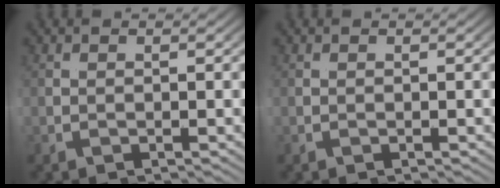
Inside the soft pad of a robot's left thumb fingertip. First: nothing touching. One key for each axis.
{"total": 0.0}